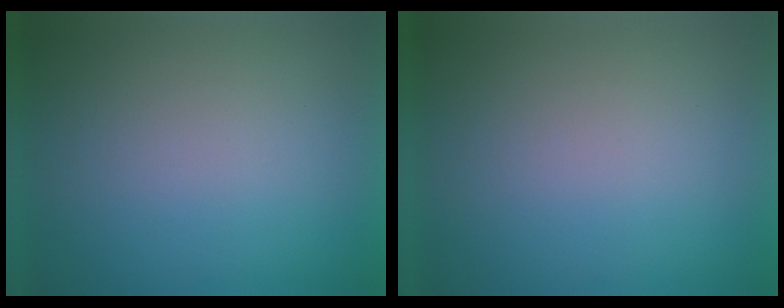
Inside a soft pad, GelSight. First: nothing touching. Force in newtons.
{"total": 0.0}